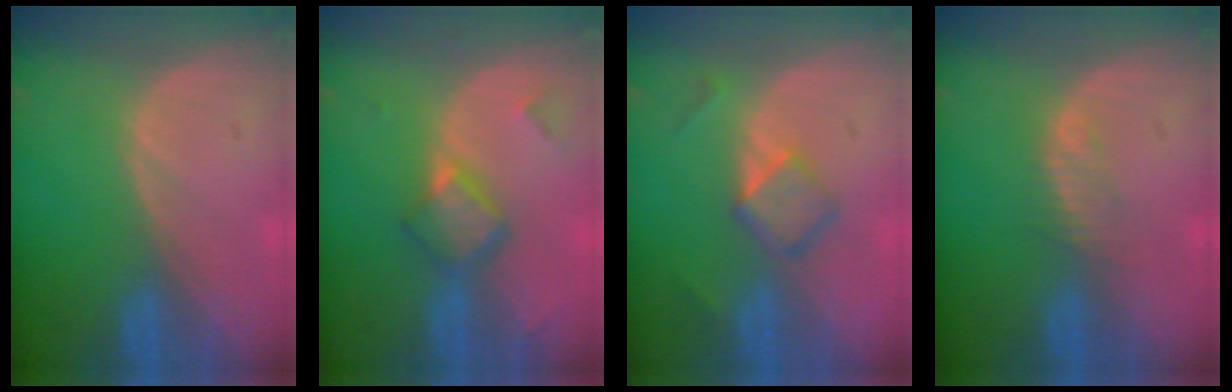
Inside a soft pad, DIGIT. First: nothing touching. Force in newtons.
{"total": 5.7, "press": 4.9, "slide": 3.0}
{"total": 4.6, "press": 4.5, "slide": 1.1}
{"total": 1.8, "press": 1.8, "slide": 0.1}